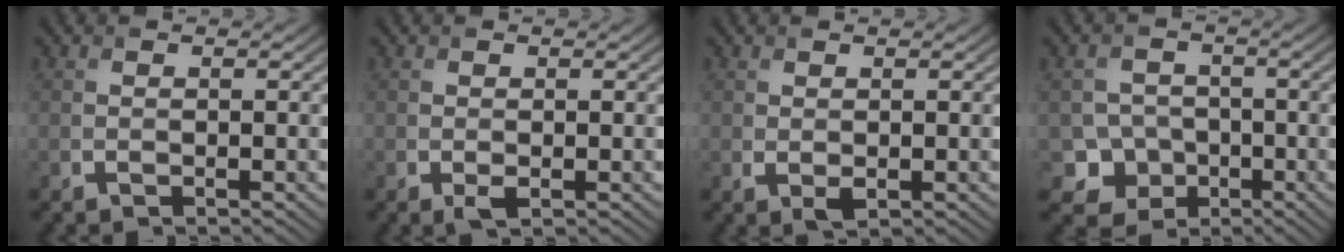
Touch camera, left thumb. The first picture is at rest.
{"total": 0.9, "force": [-0.3, 0.4, 0.8], "torque": [-0.018, -0.005, -0.004]}
{"total": 1.2, "force": [0.1, 0.6, 1.0], "torque": [-0.022, -0.006, 0.007]}
{"total": 4.8, "force": [-1.8, 4.3, 1.2], "torque": [-0.022, -0.003, -0.049]}